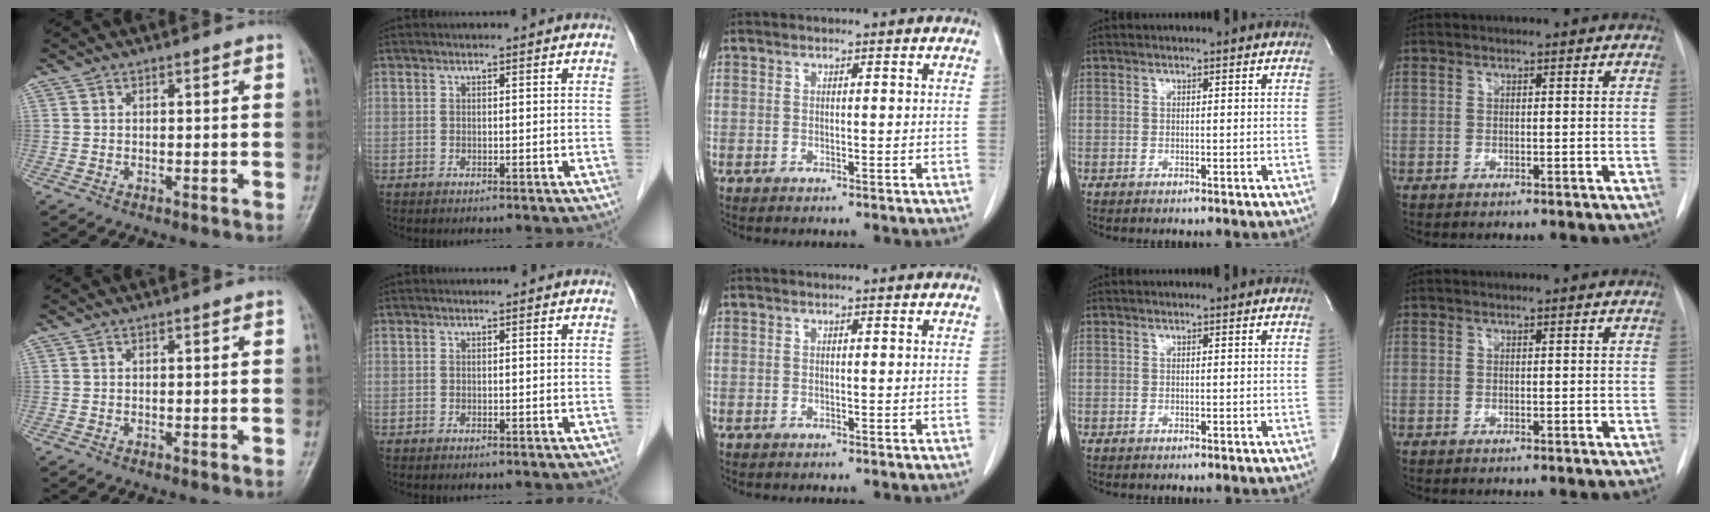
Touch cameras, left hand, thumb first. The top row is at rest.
{}